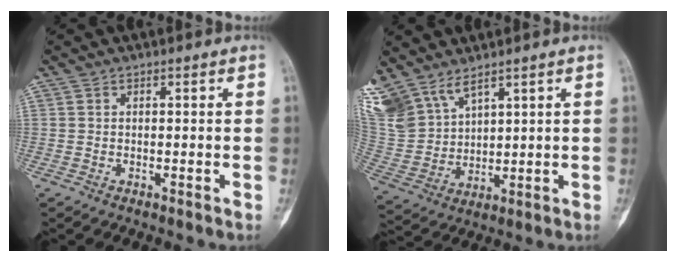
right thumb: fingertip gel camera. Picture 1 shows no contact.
{"total": 12.7, "force": [9.1, 6.2, 6.3], "torque": [-0.135, -0.024, 0.207]}